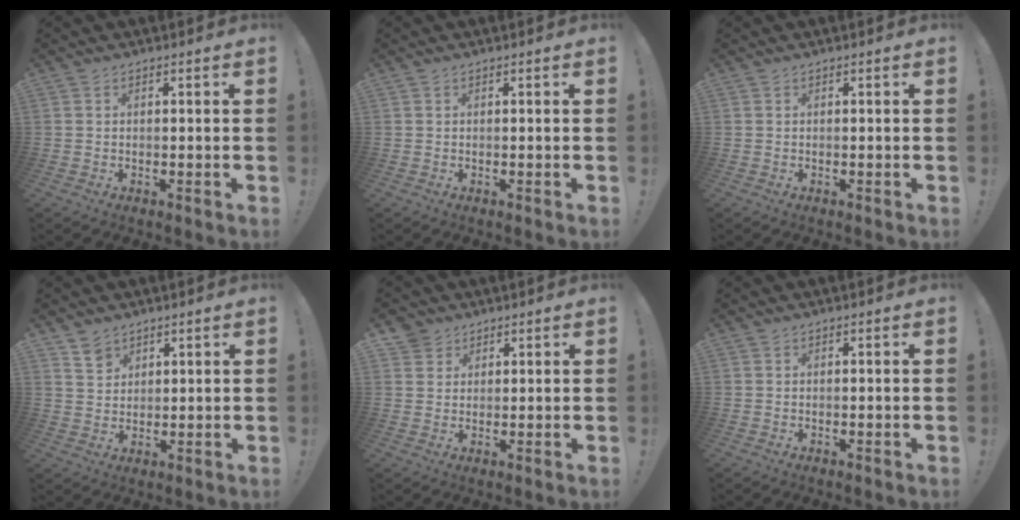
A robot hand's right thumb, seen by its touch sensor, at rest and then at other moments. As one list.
[{"total": 0.0}, {"total": 0.0}, {"total": 5.3, "force": [3.7, 3.7, 0.9], "torque": [-0.007, -0.027, 0.071]}, {"total": 3.7, "force": [2.4, 2.8, 0.4], "torque": [-0.011, -0.010, 0.045]}, {"total": 0.0}]